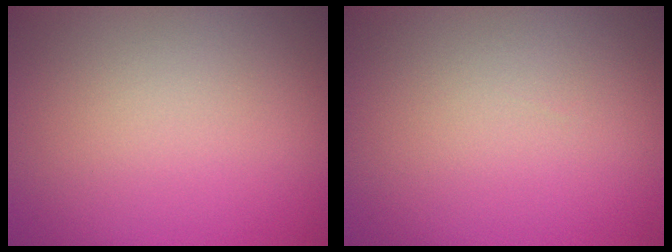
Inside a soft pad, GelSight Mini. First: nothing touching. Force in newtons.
{"total": 0.0}